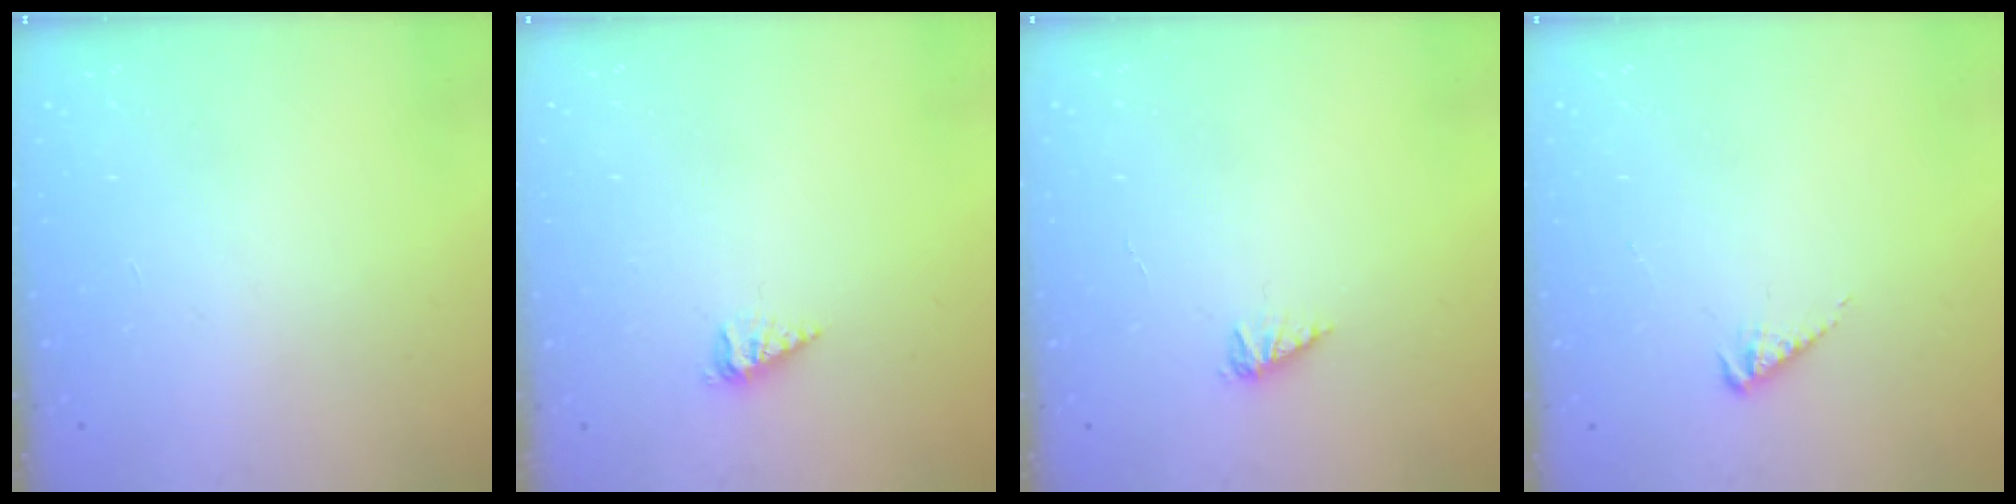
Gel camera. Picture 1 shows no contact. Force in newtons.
{"total": 2.2, "press": 2.2, "slide": 0.4}
{"total": 2.1, "press": 2.1, "slide": 0.3}
{"total": 2.9, "press": 2.9, "slide": 0.6}